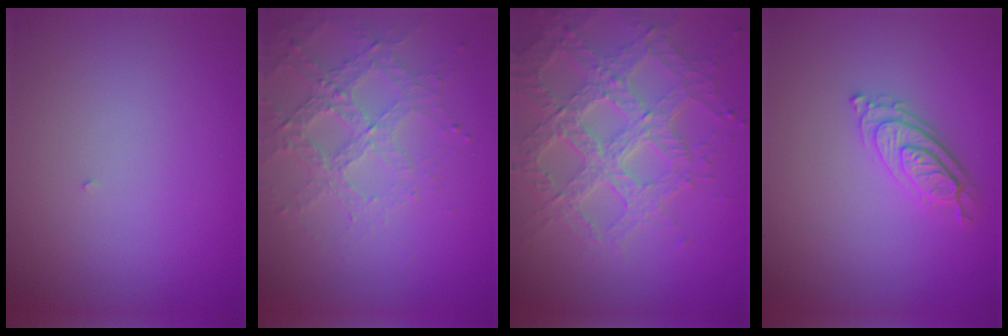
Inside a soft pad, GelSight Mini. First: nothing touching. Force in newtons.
{"total": 3.1, "press": 3.1, "slide": 0.7}
{"total": 7.0, "press": 5.2, "slide": 4.7}
{"total": 2.4, "press": 2.3, "slide": 0.7}